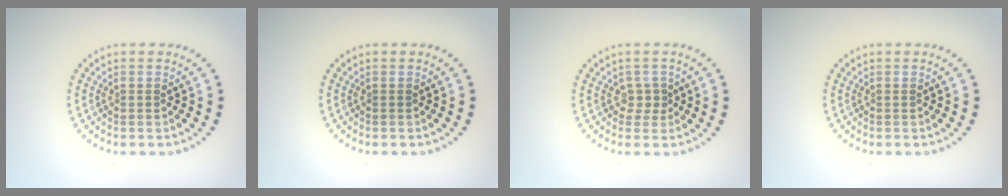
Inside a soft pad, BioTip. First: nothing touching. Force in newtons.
{"total": 0.0}
{"total": 1.4, "press": 1.1, "slide": 0.8}
{"total": 0.0}